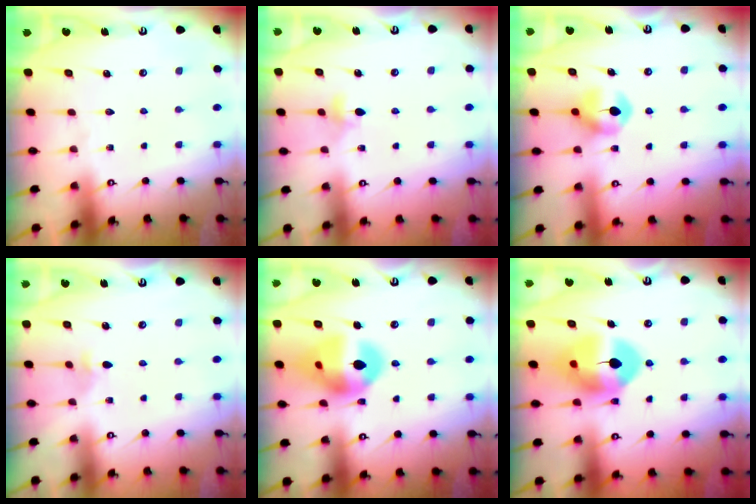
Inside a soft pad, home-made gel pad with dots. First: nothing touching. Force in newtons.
{"total": 3.7, "press": 3.6, "slide": 0.9}
{"total": 7.4, "press": 7.4, "slide": 0.4}
{"total": 2.9, "press": 2.8, "slide": 0.8}
{"total": 14.3, "press": 13.4, "slide": 5.1}
{"total": 12.8, "press": 12.7, "slide": 2.0}